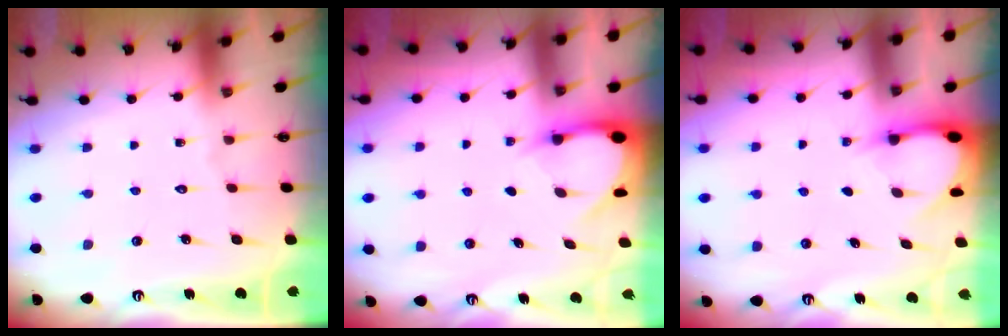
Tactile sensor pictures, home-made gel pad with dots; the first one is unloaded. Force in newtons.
{"total": 3.3, "press": 3.3, "slide": 0.2}
{"total": 3.0, "press": 3.0, "slide": 0.4}